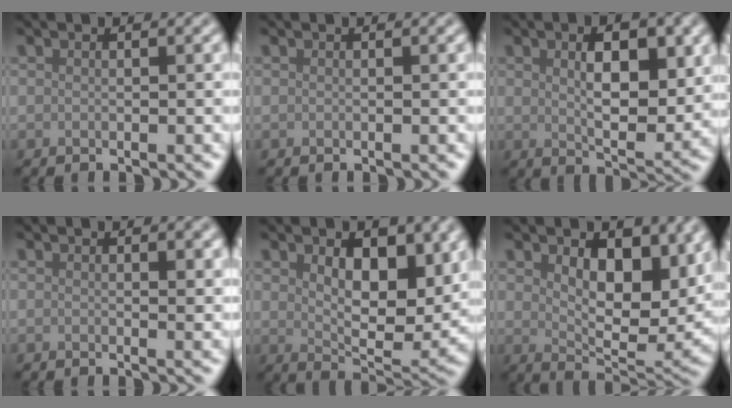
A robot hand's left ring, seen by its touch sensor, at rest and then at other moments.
{"total": 0.0}
{"total": 6.4, "force": [1.4, 2.9, 5.6], "torque": [-0.081, -0.004, 0.028]}
{"total": 1.3, "force": [0.5, 0.4, 1.1], "torque": [-0.012, -0.005, 0.009]}
{"total": 7.5, "force": [2.0, 4.1, 5.9], "torque": [-0.096, -0.017, 0.036]}
{"total": 8.9, "force": [2.5, 4.9, 6.9], "torque": [-0.110, -0.017, 0.044]}